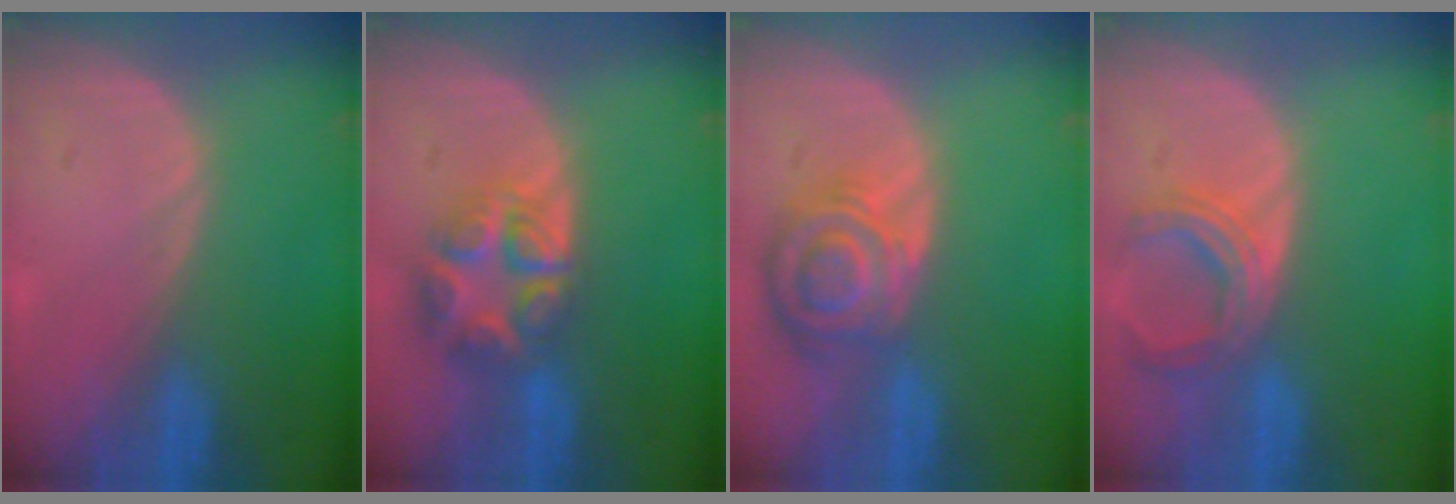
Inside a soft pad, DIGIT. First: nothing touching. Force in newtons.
{"total": 8.0, "press": 7.0, "slide": 3.8}
{"total": 8.3, "press": 7.3, "slide": 3.9}
{"total": 5.8, "press": 5.8, "slide": 0.9}